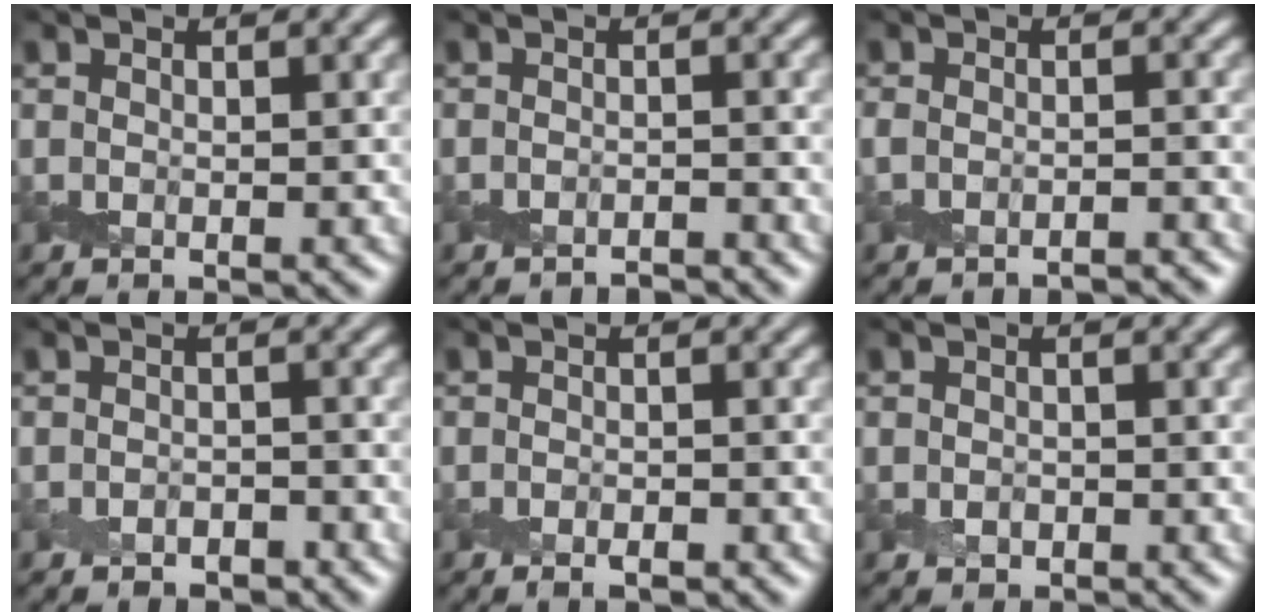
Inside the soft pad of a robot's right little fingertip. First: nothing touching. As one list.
[{"total": 1.9, "force": [-1.9, 0.1, 0.3], "torque": [0.003, 0.001, -0.031]}, {"total": 2.5, "force": [-2.4, 0.4, 0.7], "torque": [-0.010, -0.004, -0.039]}, {"total": 1.3, "force": [-0.9, 0.7, 0.5], "torque": [-0.007, 0.003, -0.015]}, {"total": 1.3, "force": [-0.7, 0.5, 1.0], "torque": [-0.016, -0.002, -0.013]}, {"total": 0.8, "force": [-0.3, 0.7, 0.3], "torque": [-0.003, -0.002, -0.006]}]